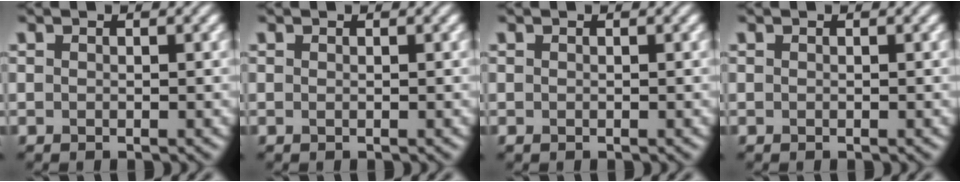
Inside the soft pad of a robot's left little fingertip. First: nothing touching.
{"total": 0.0}
{"total": 0.0}
{"total": 0.0}